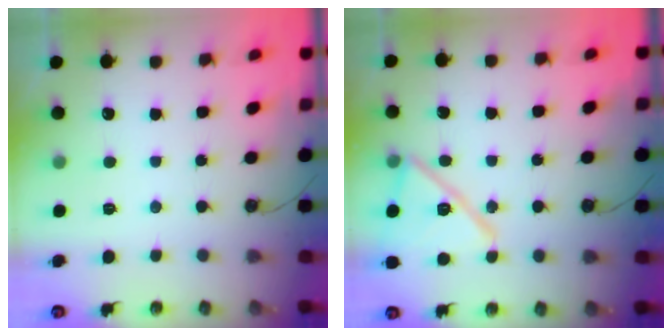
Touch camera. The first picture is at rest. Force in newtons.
{"total": 15.0, "press": 15.0, "slide": 0.5}